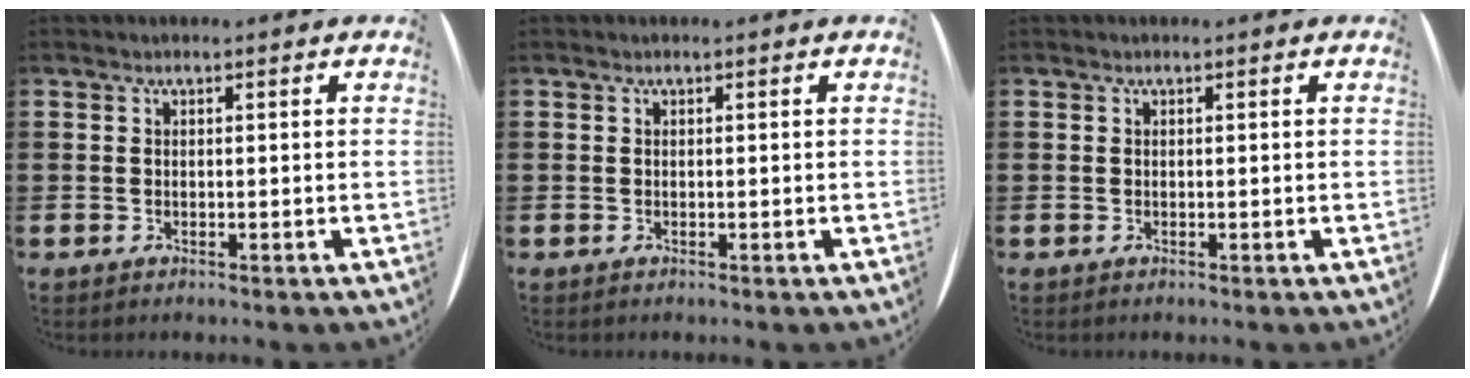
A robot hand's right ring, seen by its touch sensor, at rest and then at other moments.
{"total": 0.0}
{"total": 0.0}